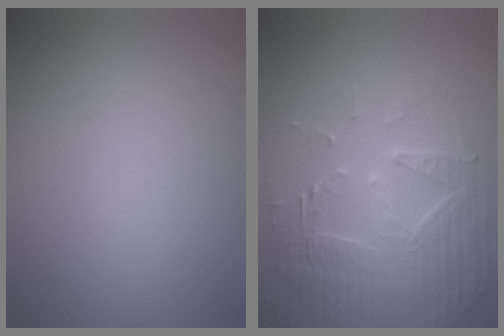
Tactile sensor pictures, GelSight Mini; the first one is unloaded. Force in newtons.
{"total": 4.8, "press": 4.7, "slide": 0.9}